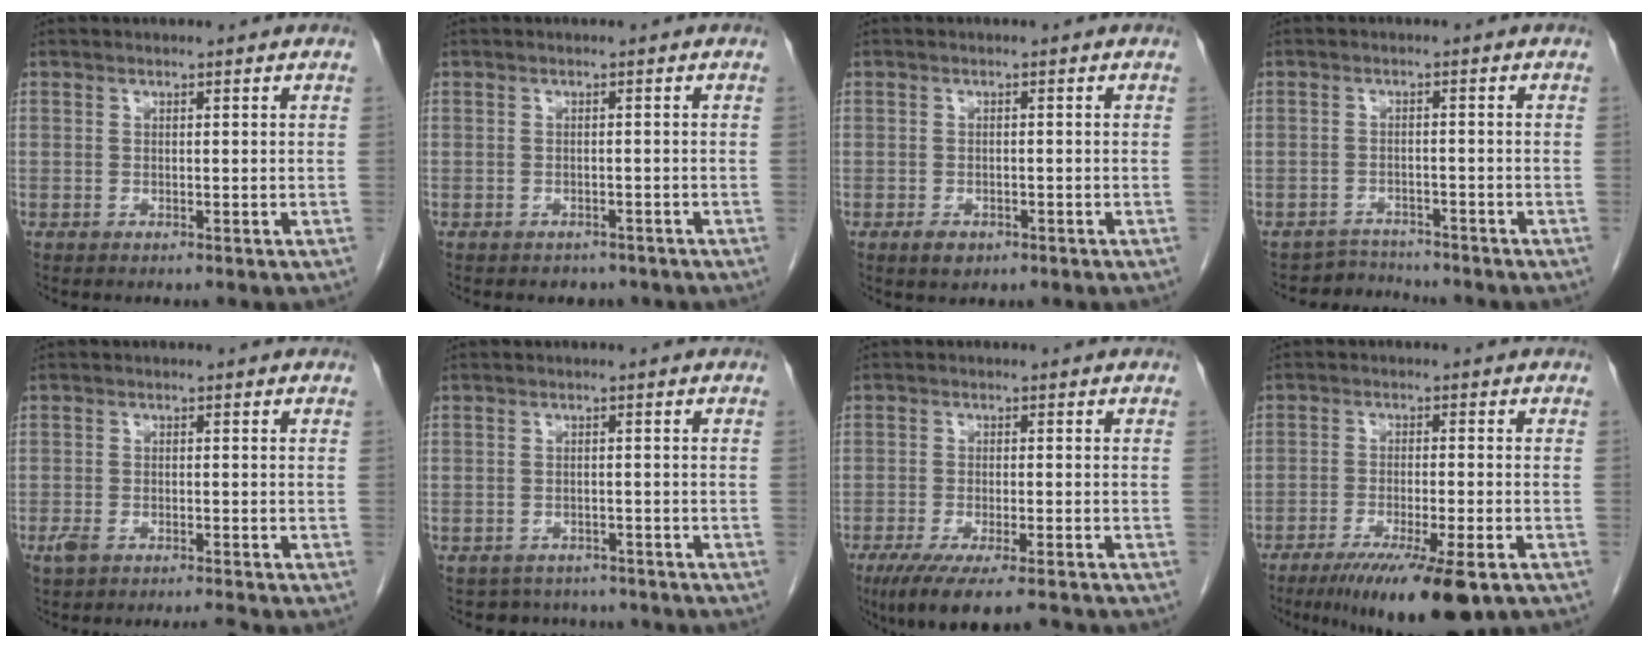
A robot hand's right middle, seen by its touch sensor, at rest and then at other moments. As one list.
[{"total": 2.7, "force": [-2.2, 1.5, 0.3], "torque": [-0.012, 0.003, -0.027]}, {"total": 2.0, "force": [-1.1, 1.3, 1.1], "torque": [-0.017, 0.001, -0.009]}, {"total": 3.1, "force": [-2.8, 0.3, -1.4], "torque": [0.031, -0.002, -0.044]}, {"total": 2.9, "force": [-2.2, 0.6, 1.8], "torque": [-0.043, -0.002, -0.039]}, {"total": 5.5, "force": [-4.9, 2.6, 0.2], "torque": [0.005, 0.014, -0.058]}, {"total": 10.7, "force": [-8.4, 1.6, 6.4], "torque": [-0.091, -0.020, -0.133]}, {"total": 13.0, "force": [-8.5, 1.5, 9.7], "torque": [-0.141, -0.029, -0.132]}]